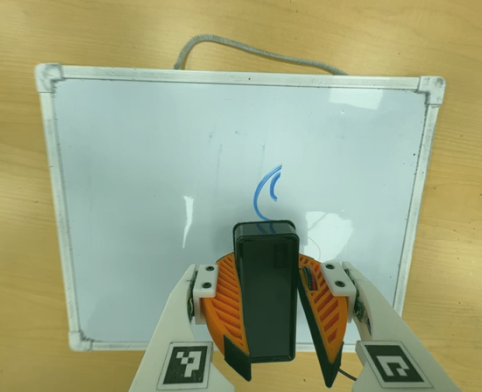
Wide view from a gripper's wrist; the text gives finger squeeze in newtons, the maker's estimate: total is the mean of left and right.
{"total": 9.8, "left": 10.1, "right": 9.6}